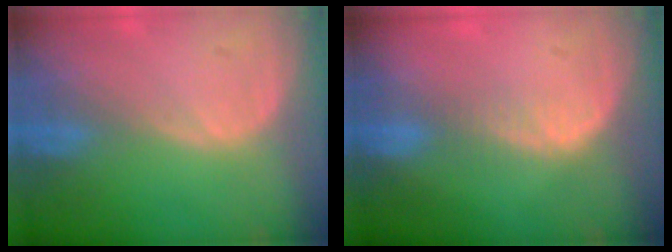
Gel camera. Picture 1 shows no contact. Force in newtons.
{"total": 2.5, "press": 2.0, "slide": 1.6}